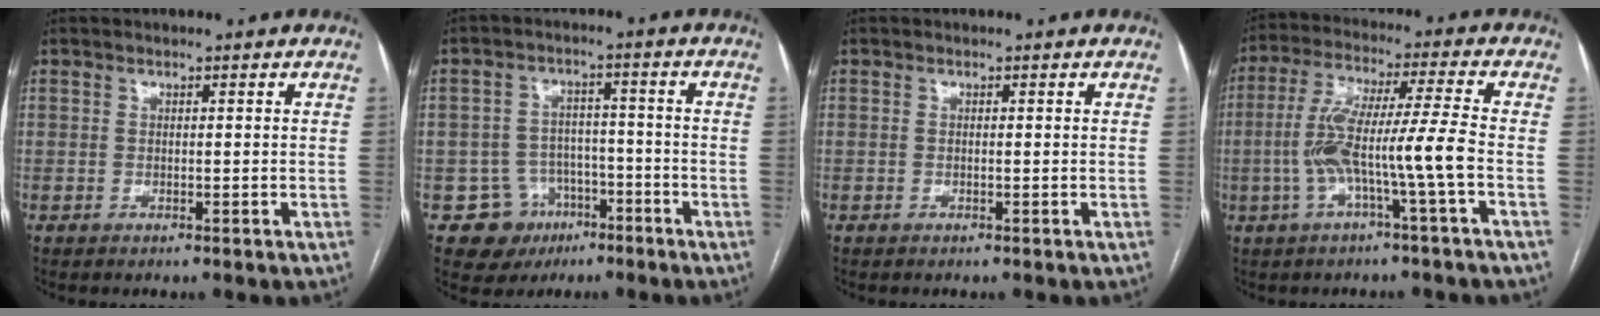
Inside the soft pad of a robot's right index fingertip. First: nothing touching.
{"total": 8.0, "force": [-3.9, 6.9, 0.7], "torque": [-0.002, 0.018, -0.049]}
{"total": 0.0}
{"total": 10.4, "force": [-2.7, -0.6, 10.1], "torque": [-0.207, 0.022, -0.050]}